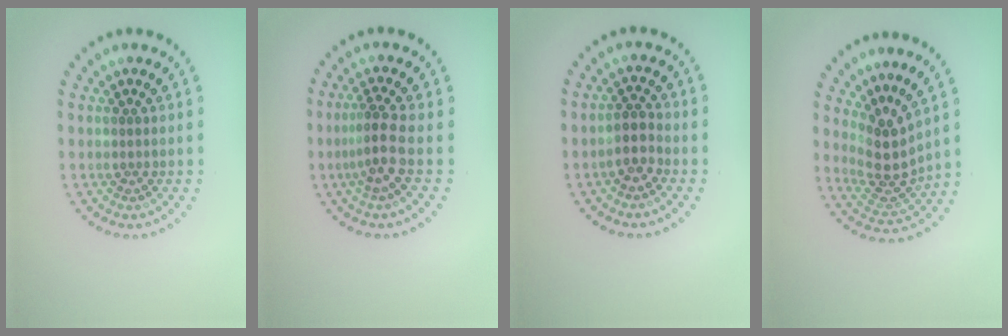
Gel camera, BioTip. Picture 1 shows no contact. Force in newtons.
{"total": 2.9, "press": 2.0, "slide": 2.1}
{"total": 2.2, "press": 1.9, "slide": 1.2}
{"total": 3.7, "press": 3.0, "slide": 2.2}